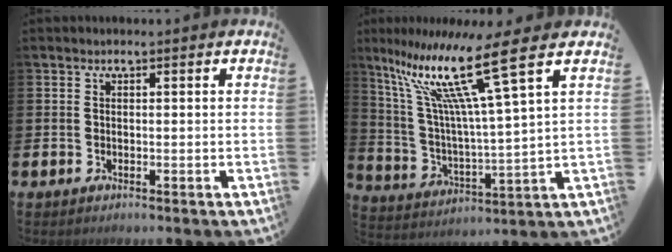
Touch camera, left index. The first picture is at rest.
{"total": 15.5, "force": [9.5, 1.8, 12.0], "torque": [-0.248, -0.044, 0.149]}